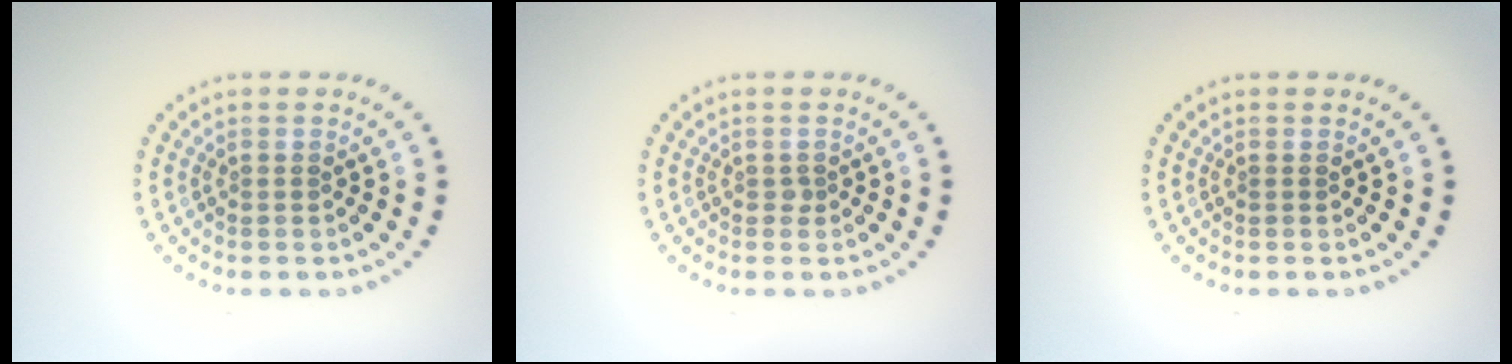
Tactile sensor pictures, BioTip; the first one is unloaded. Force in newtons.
{"total": 0.6, "press": 0.5, "slide": 0.3}
{"total": 0.0}